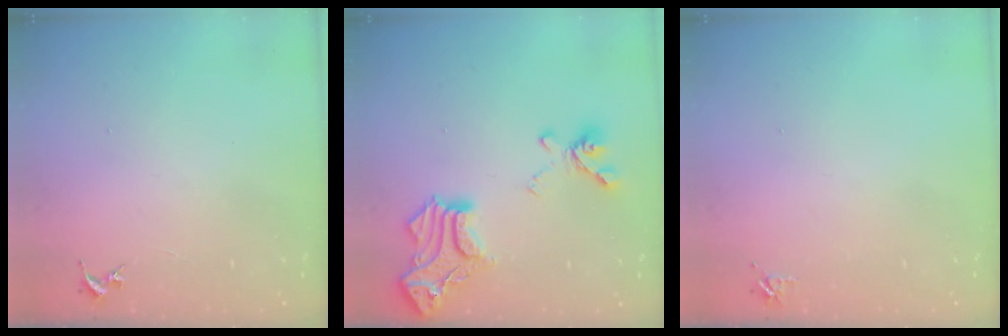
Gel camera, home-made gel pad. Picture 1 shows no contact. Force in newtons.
{"total": 18.5, "press": 18.4, "slide": 1.5}
{"total": 4.1, "press": 4.1, "slide": 0.5}